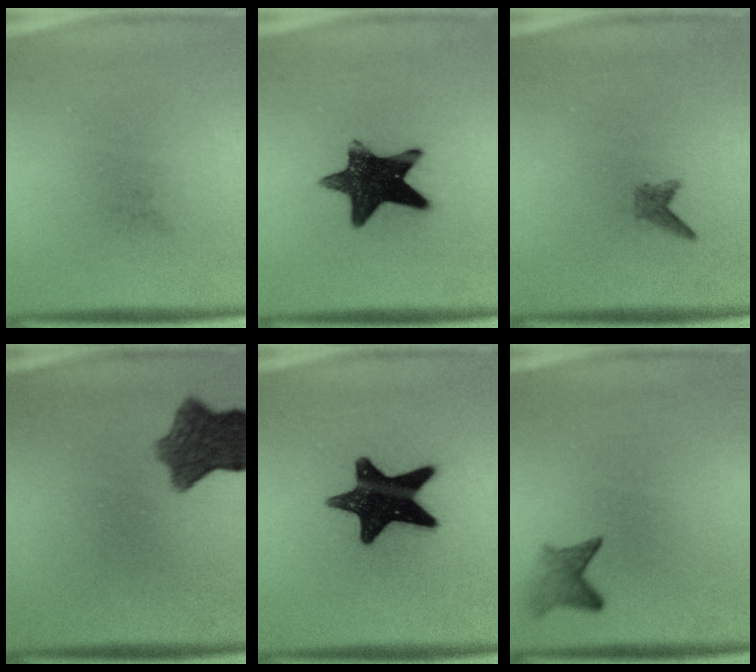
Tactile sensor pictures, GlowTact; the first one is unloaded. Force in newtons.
{"total": 13.3}
{"total": 1.2}
{"total": 8.1}
{"total": 15.7}
{"total": 2.4}